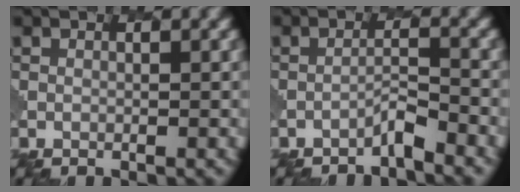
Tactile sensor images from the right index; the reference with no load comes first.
{"total": 1.5, "force": [-1.4, -0.1, 0.5], "torque": [-0.007, 0.009, -0.031]}